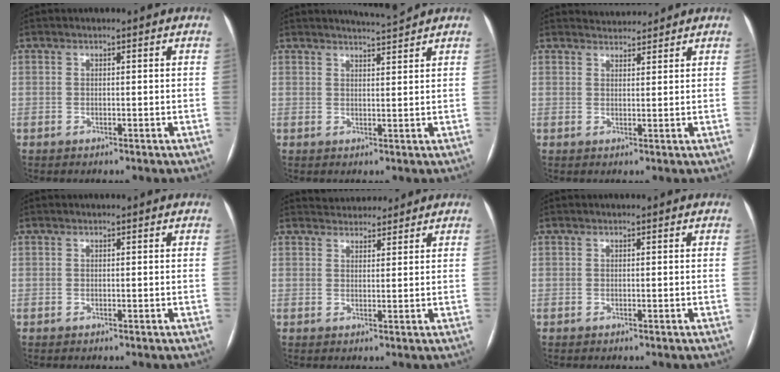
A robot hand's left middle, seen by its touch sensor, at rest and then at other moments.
{"total": 3.0, "force": [2.8, -1.0, 0.0], "torque": [-0.006, -0.010, 0.048]}
{"total": 3.0, "force": [3.0, 0.4, 0.0], "torque": [-0.008, 0.013, 0.050]}
{"total": 0.0}
{"total": 5.2, "force": [4.9, 1.4, 0.7], "torque": [-0.011, 0.021, 0.071]}
{"total": 0.0}